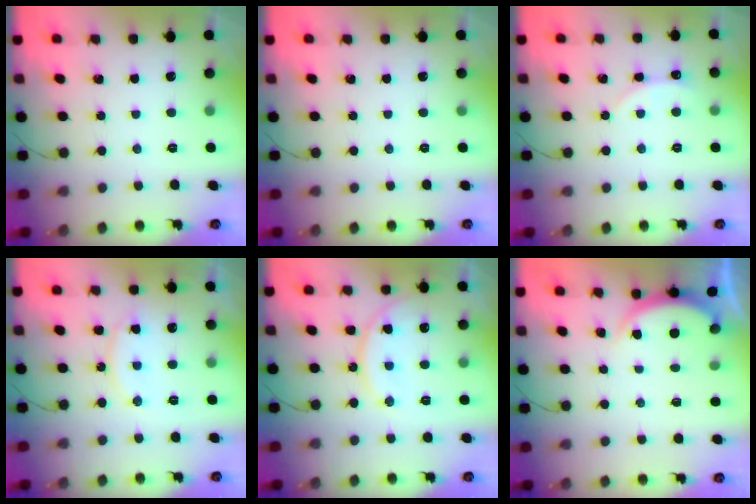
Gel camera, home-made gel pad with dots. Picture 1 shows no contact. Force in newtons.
{"total": 0.0}
{"total": 2.5, "press": 2.5, "slide": 0.3}
{"total": 11.9, "press": 11.9, "slide": 0.8}
{"total": 13.8, "press": 13.8, "slide": 1.3}
{"total": 2.5, "press": 2.5, "slide": 0.5}